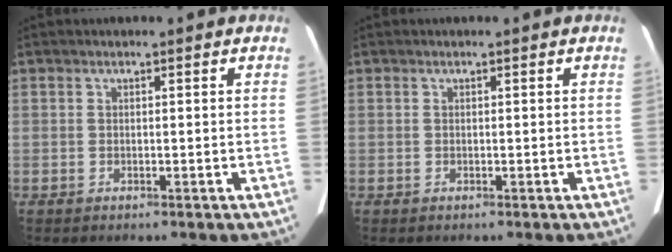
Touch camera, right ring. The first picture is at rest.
{"total": 0.0}